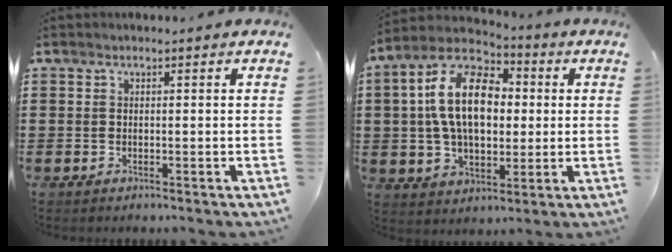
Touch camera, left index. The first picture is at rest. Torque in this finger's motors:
{"motor_torque": [2.14, 0.00, 1.05, 0.21]}